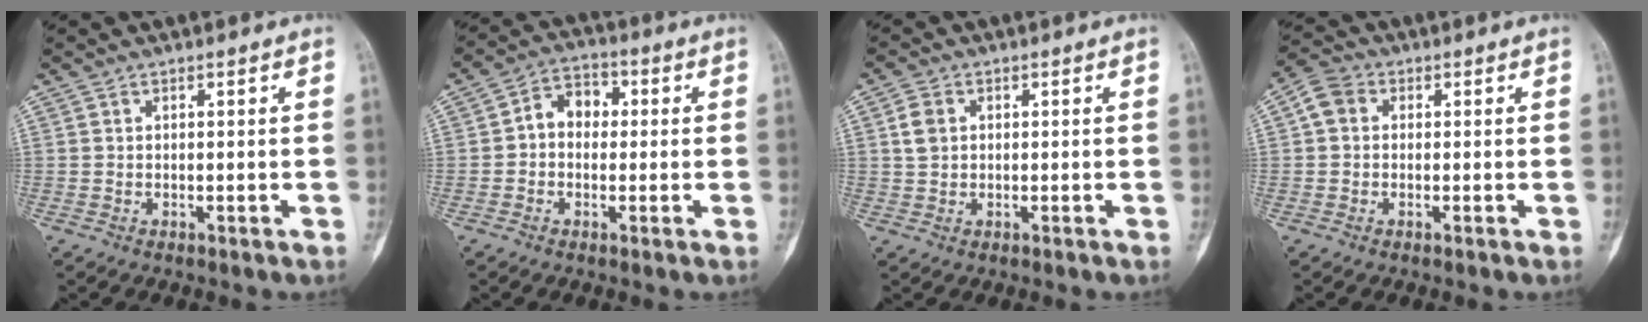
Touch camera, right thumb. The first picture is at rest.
{"total": 6.5, "force": [0.2, 5.0, 4.2], "torque": [-0.043, 0.023, -0.008]}
{"total": 3.2, "force": [0.6, 2.5, 1.9], "torque": [-0.033, 0.004, 0.007]}
{"total": 4.3, "force": [0.3, 3.6, 2.3], "torque": [-0.036, 0.011, -0.005]}